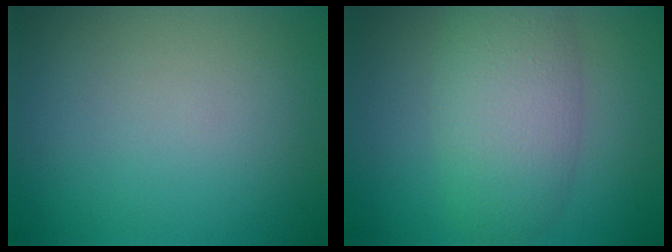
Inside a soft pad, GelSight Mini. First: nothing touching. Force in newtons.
{"total": 6.2, "press": 6.2, "slide": 0.4}